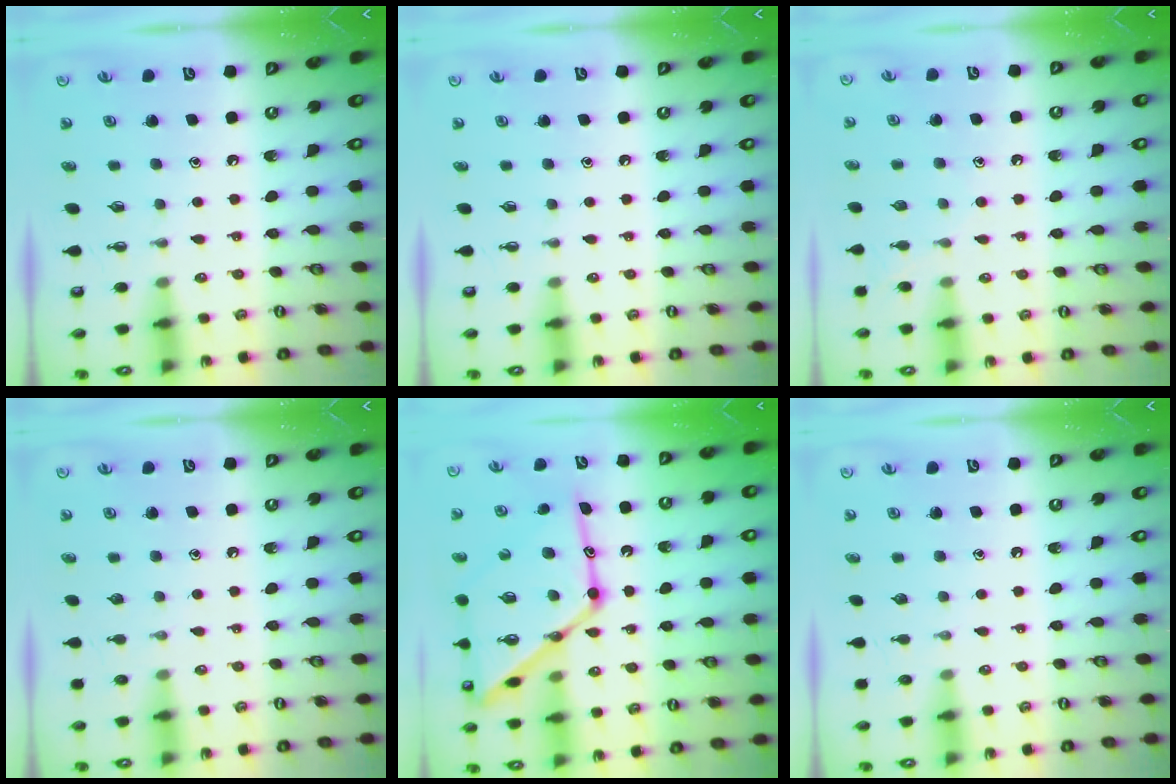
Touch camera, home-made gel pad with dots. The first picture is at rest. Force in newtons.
{"total": 0.0}
{"total": 6.2, "press": 6.2, "slide": 0.7}
{"total": 0.0}
{"total": 24.2, "press": 24.1, "slide": 2.0}
{"total": 0.0}